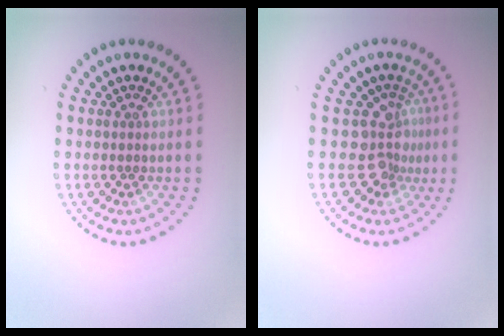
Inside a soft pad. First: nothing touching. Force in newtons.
{"total": 3.2, "press": 2.2, "slide": 2.3}